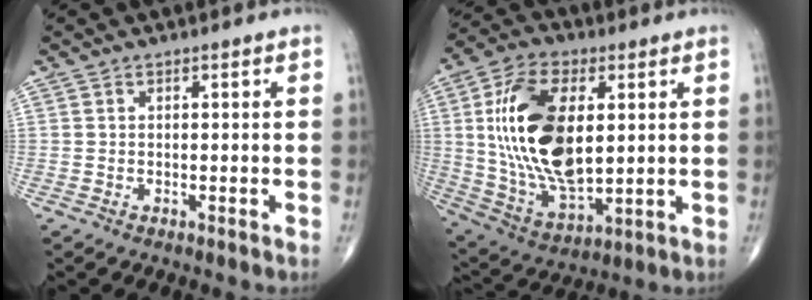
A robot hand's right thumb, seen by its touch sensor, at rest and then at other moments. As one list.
[{"total": 21.1, "force": [3.3, 11.0, 17.7], "torque": [-0.331, -0.016, 0.065]}]